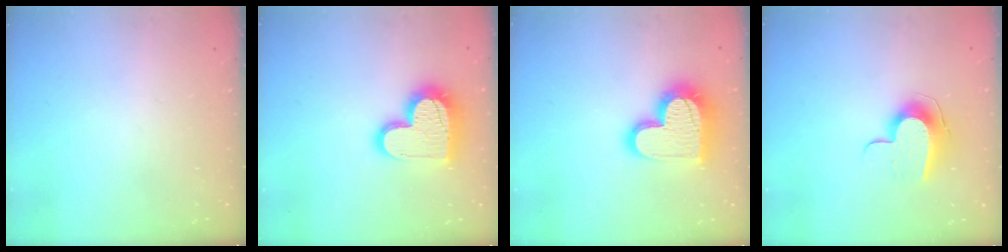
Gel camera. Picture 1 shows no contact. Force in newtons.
{"total": 16.1, "press": 16.1, "slide": 1.3}
{"total": 18.4, "press": 18.4, "slide": 1.4}
{"total": 10.0, "press": 10.0, "slide": 0.4}